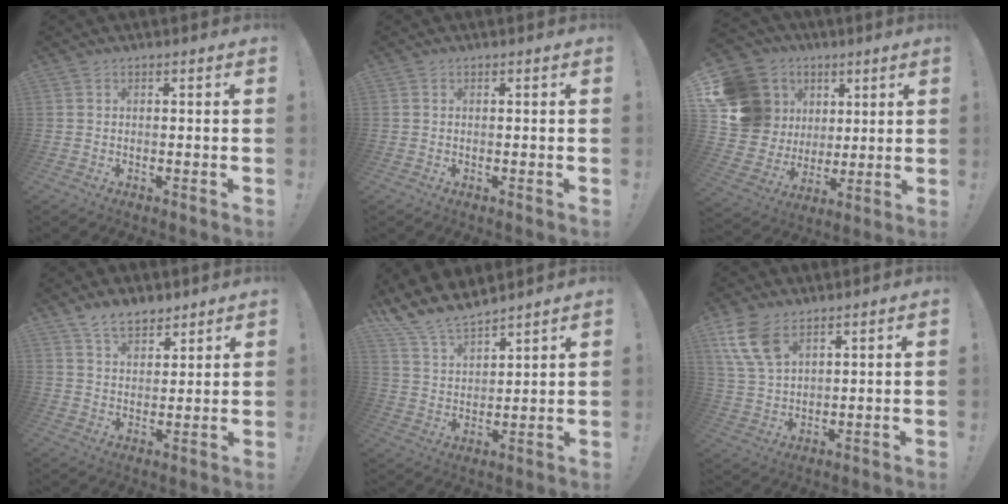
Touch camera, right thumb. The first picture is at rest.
{"total": 0.0}
{"total": 19.3, "force": [6.2, 16.7, 7.3], "torque": [-0.134, -0.026, 0.154]}
{"total": 8.0, "force": [6.2, 4.0, 3.0], "torque": [-0.051, -0.034, 0.120]}
{"total": 11.3, "force": [10.4, 3.4, 2.6], "torque": [-0.075, -0.080, 0.197]}
{"total": 10.3, "force": [6.1, 5.5, 6.2], "torque": [-0.124, -0.021, 0.119]}